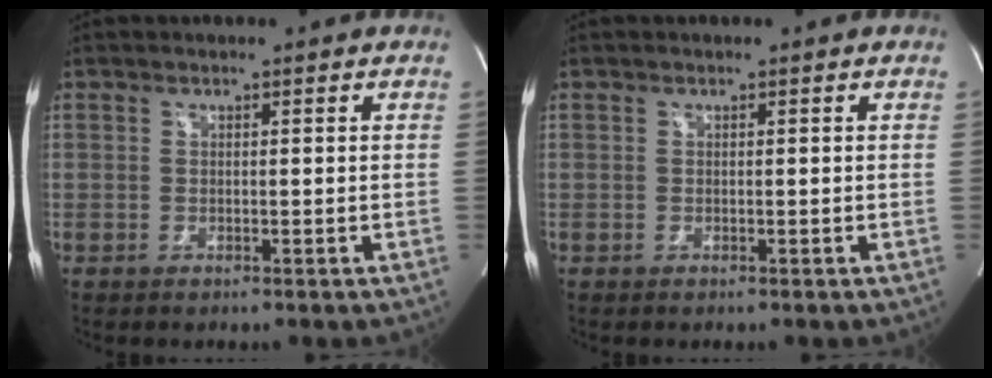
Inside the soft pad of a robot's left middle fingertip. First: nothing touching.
{"total": 0.0}